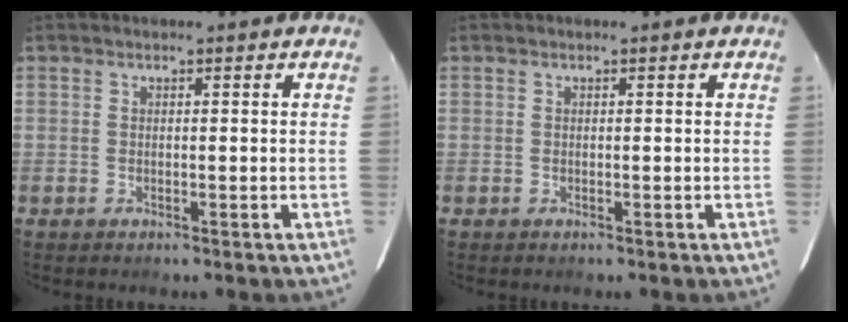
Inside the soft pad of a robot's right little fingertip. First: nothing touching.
{"total": 0.0}